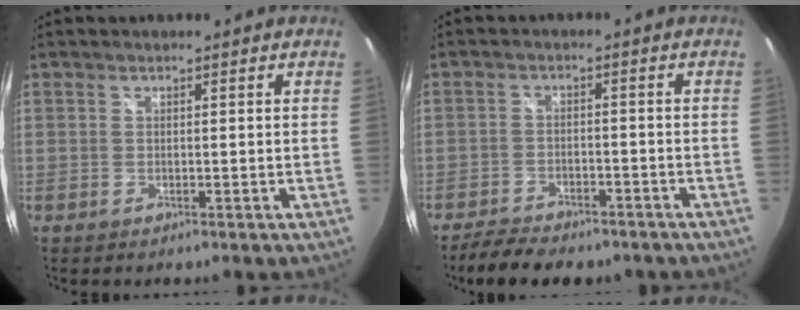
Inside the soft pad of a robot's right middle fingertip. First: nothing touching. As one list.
[{"total": 9.8, "force": [-8.1, 3.4, 4.5], "torque": [-0.106, -0.017, -0.125]}]